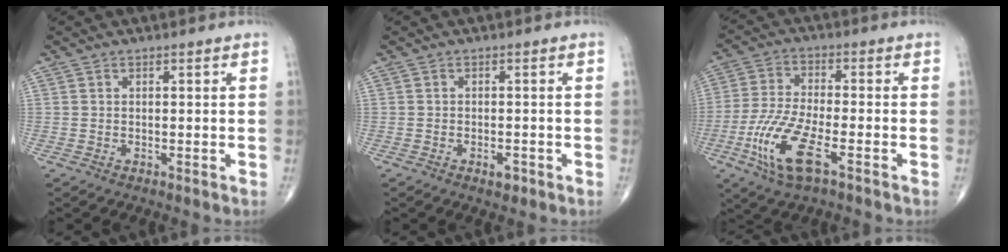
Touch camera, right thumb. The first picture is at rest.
{"total": 1.9, "force": [-1.1, 0.9, 1.3], "torque": [-0.015, 0.001, -0.016]}
{"total": 11.8, "force": [-5.1, 3.7, 10.0], "torque": [-0.224, 0.008, -0.097]}